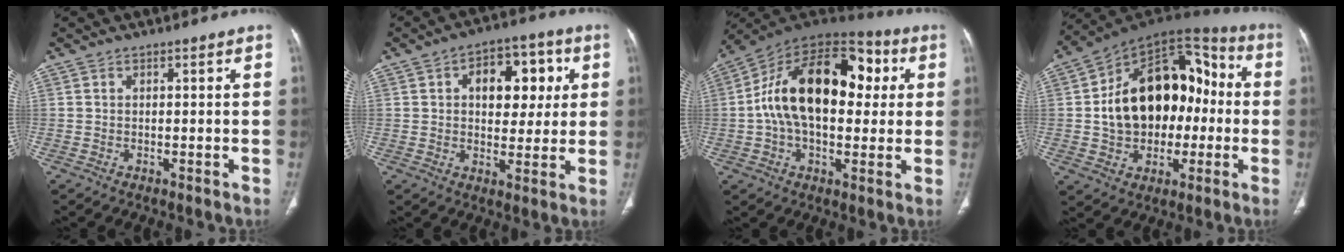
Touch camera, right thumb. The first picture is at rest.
{"total": 12.4, "force": [3.2, 7.8, 9.1], "torque": [-0.075, 0.006, 0.043]}
{"total": 23.7, "force": [2.9, 14.3, 18.7], "torque": [-0.294, 0.035, 0.037]}
{"total": 23.2, "force": [-0.6, 16.1, 16.7], "torque": [-0.235, 0.043, -0.005]}